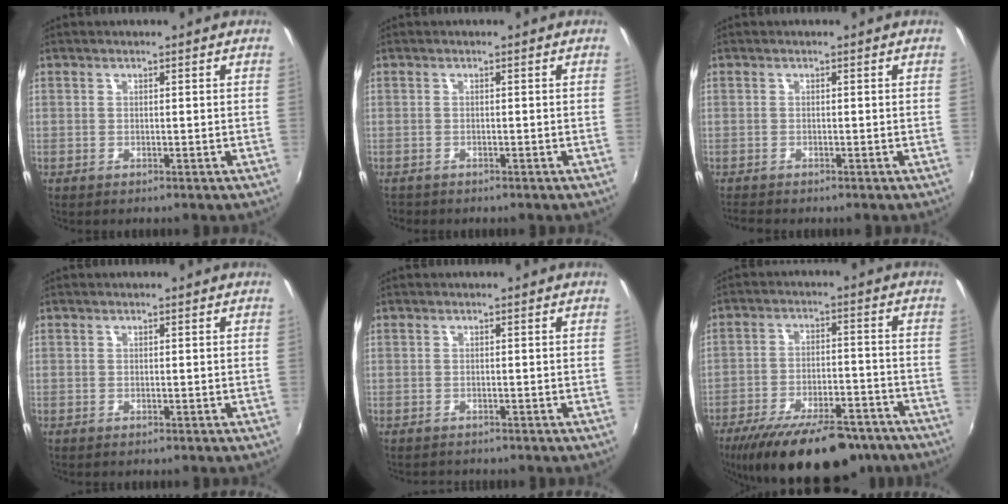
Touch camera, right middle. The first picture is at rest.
{"total": 1.3, "force": [-1.1, 0.5, 0.2], "torque": [-0.009, -0.001, -0.018]}
{"total": 1.7, "force": [-1.6, 0.1, 0.6], "torque": [-0.013, -0.011, -0.030]}
{"total": 0.0}
{"total": 1.2, "force": [-1.1, 0.4, -0.1], "torque": [-0.004, 0.001, -0.018]}
{"total": 21.7, "force": [-16.7, 7.4, 11.7], "torque": [-0.213, -0.025, -0.239]}